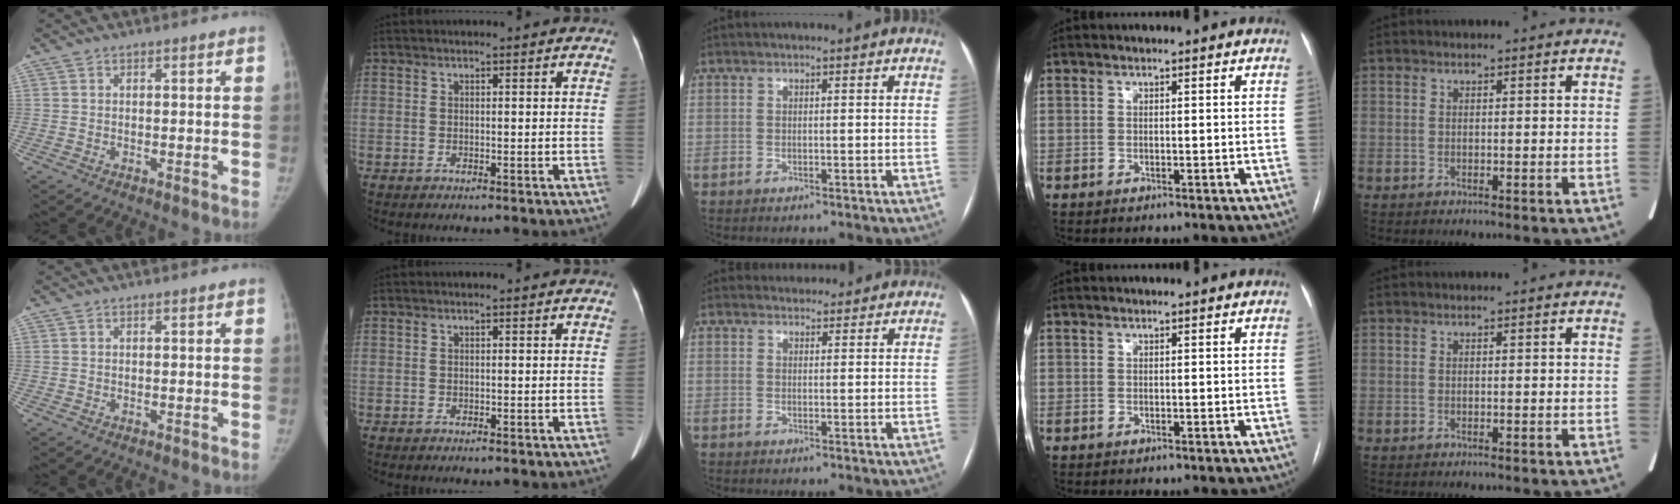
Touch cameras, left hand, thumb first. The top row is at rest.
{"middle": {"total": 4.9, "force": [4.5, 2.0, 0.3], "torque": [0.001, 0.017, 0.049]}}